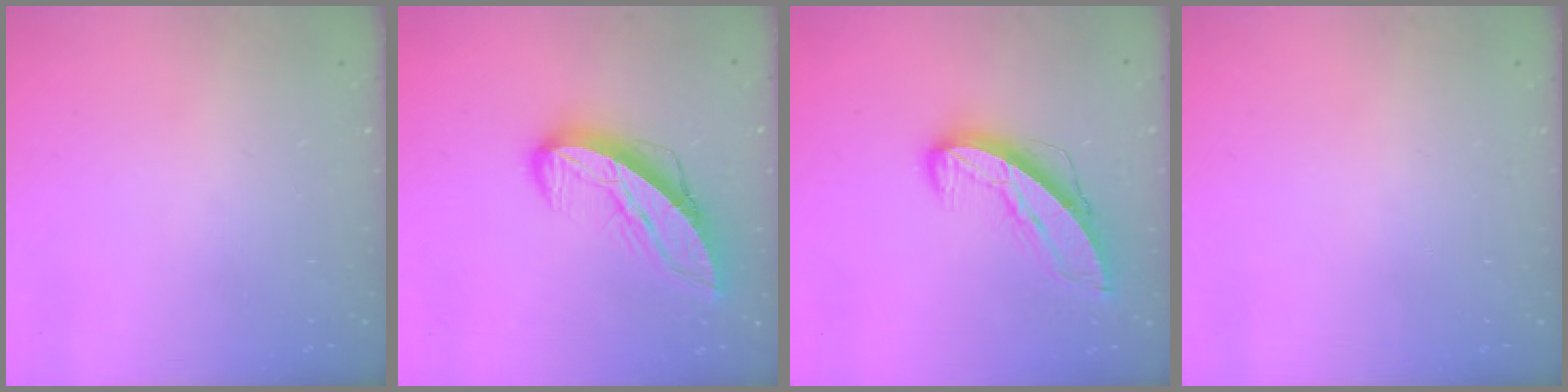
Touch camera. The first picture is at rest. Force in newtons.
{"total": 12.4, "press": 12.4, "slide": 0.9}
{"total": 9.4, "press": 9.4, "slide": 0.9}
{"total": 0.0}